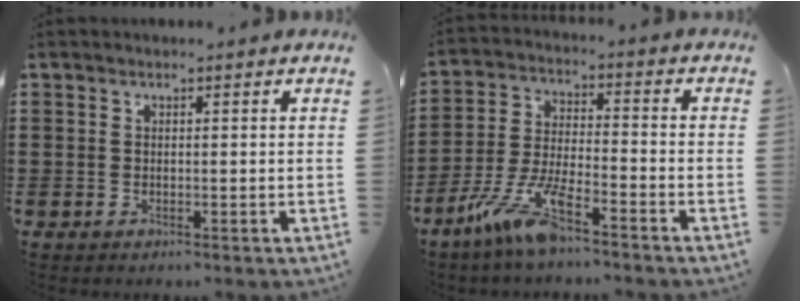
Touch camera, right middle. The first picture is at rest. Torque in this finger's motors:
{"motor_torque": [2.14, 0.00, 0.42, 0.21]}